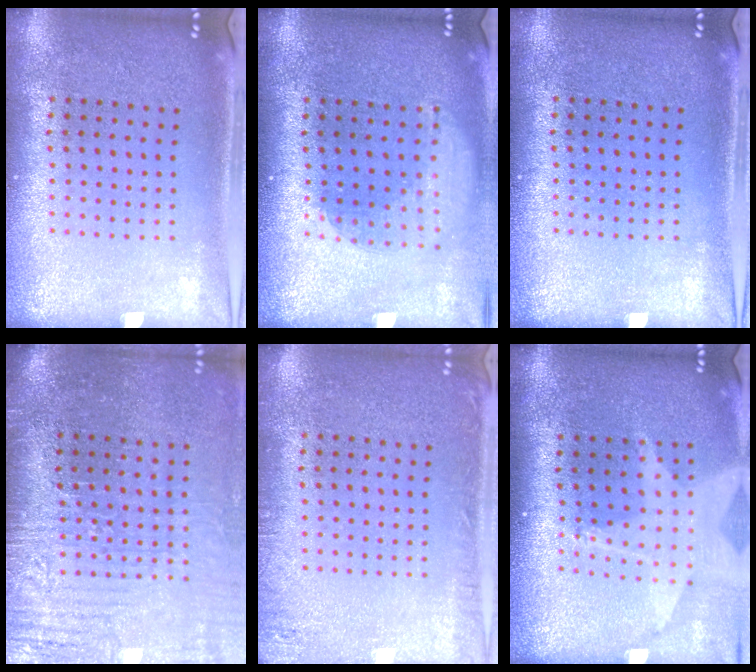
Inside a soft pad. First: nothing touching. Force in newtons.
{"total": 1.6, "press": 1.2, "slide": 1.0}
{"total": 0.0}
{"total": 4.2, "press": 3.6, "slide": 2.1}
{"total": 1.9, "press": 1.9, "slide": 0.2}
{"total": 2.0, "press": 1.5, "slide": 1.2}